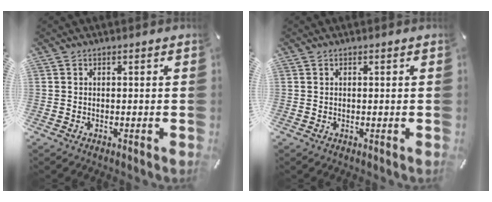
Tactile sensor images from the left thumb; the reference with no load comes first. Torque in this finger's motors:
{"motor_torque": [0.21, 0.24, -0.23, -0.11, 0.00]}